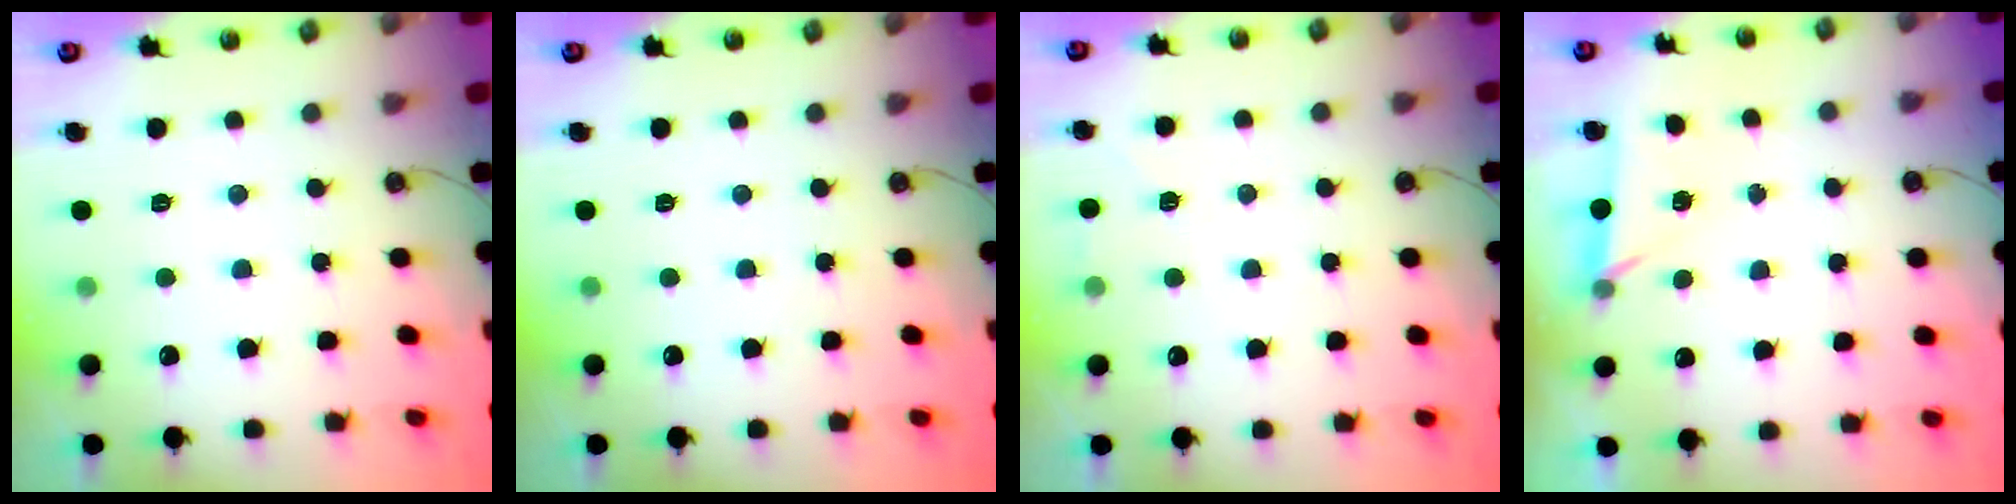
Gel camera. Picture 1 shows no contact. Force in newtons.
{"total": 0.0}
{"total": 4.0, "press": 3.6, "slide": 1.7}
{"total": 4.8, "press": 1.7, "slide": 4.5}